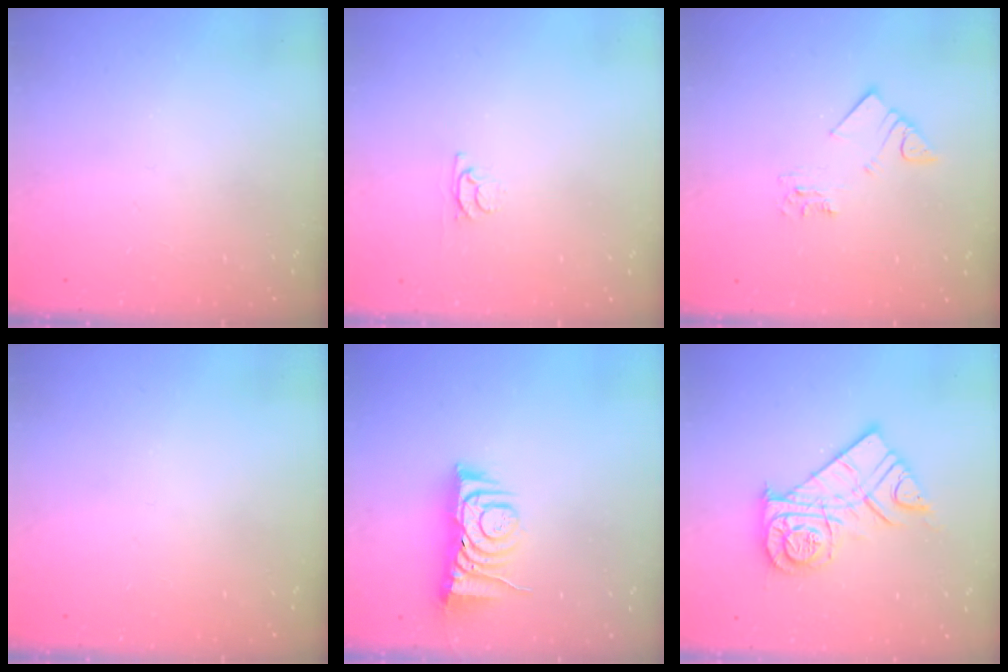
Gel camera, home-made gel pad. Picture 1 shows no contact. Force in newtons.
{"total": 3.3, "press": 3.3, "slide": 0.5}
{"total": 3.4, "press": 3.4, "slide": 0.2}
{"total": 0.0}
{"total": 7.7, "press": 7.7, "slide": 0.7}
{"total": 16.2, "press": 16.1, "slide": 1.6}